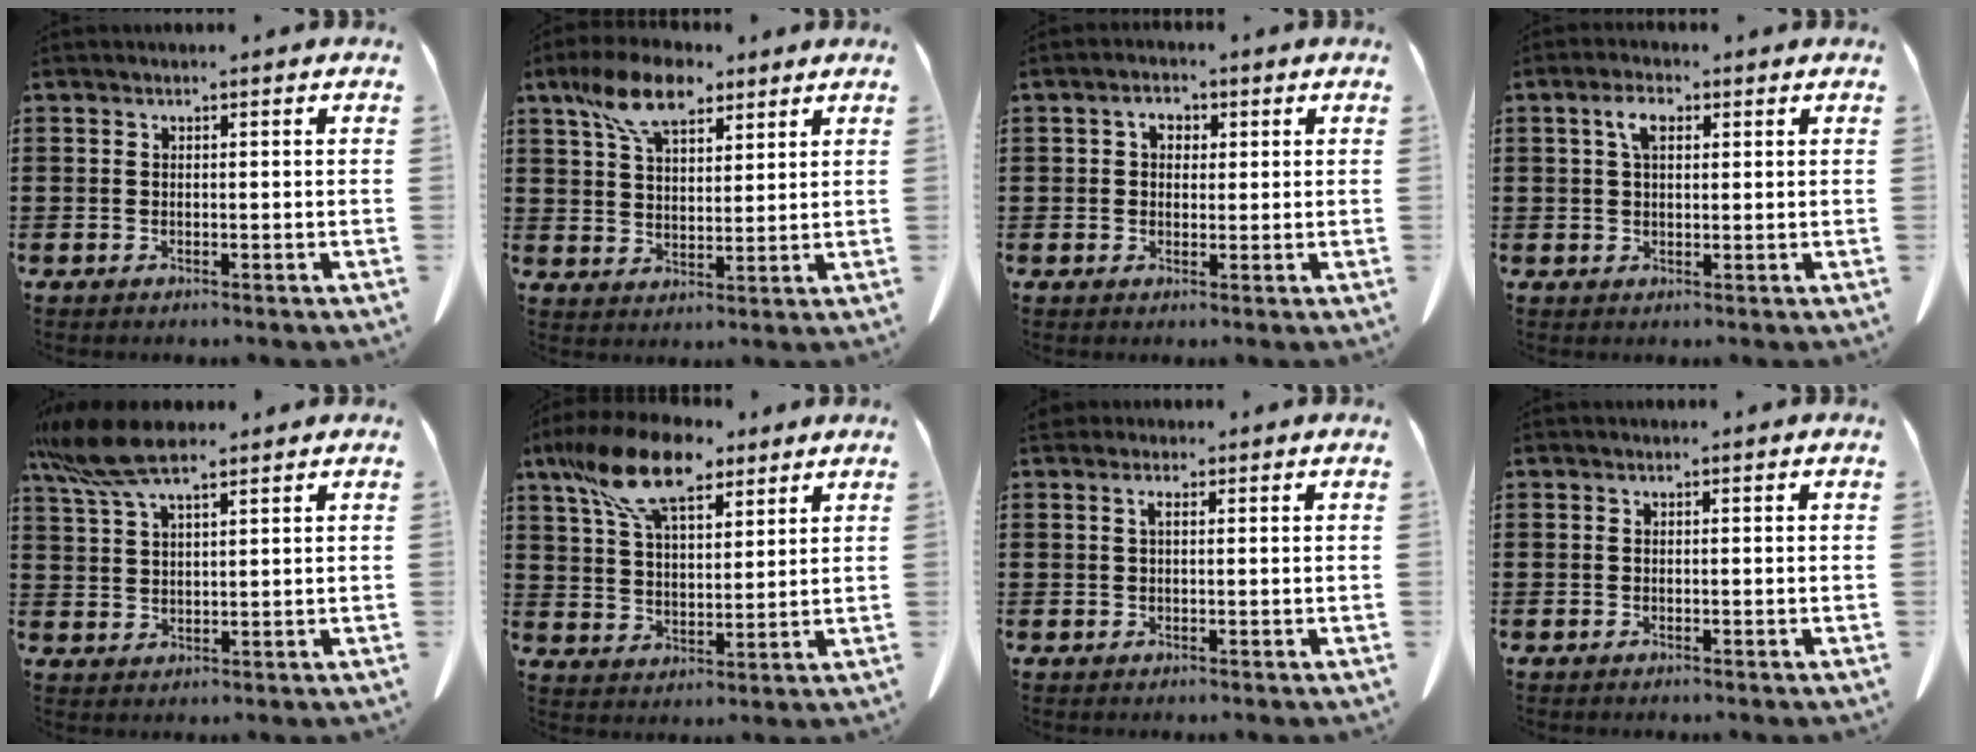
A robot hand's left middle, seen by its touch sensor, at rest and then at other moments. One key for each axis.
{"total": 9.8, "fx": 6.6, "fy": 4.3, "fz": 5.8, "tx": -0.134, "ty": -0.001, "tz": 0.124}
{"total": 2.8, "fx": 0.9, "fy": 1.9, "fz": 1.9, "tx": -0.035, "ty": 0.006, "tz": 0.013}
{"total": 3.8, "fx": 1.6, "fy": 1.7, "fz": 3.0, "tx": -0.066, "ty": 0.009, "tz": 0.028}
{"total": 8.5, "fx": 6.2, "fy": 2.1, "fz": 5.4, "tx": -0.135, "ty": -0.011, "tz": 0.112}
{"total": 13.3, "fx": 9.1, "fy": 5.2, "fz": 8.2, "tx": -0.190, "ty": -0.013, "tz": 0.169}
{"total": 1.4, "fx": 0.6, "fy": 0.5, "fz": 1.1, "tx": -0.025, "ty": 0.002, "tz": 0.012}
{"total": 0.0}